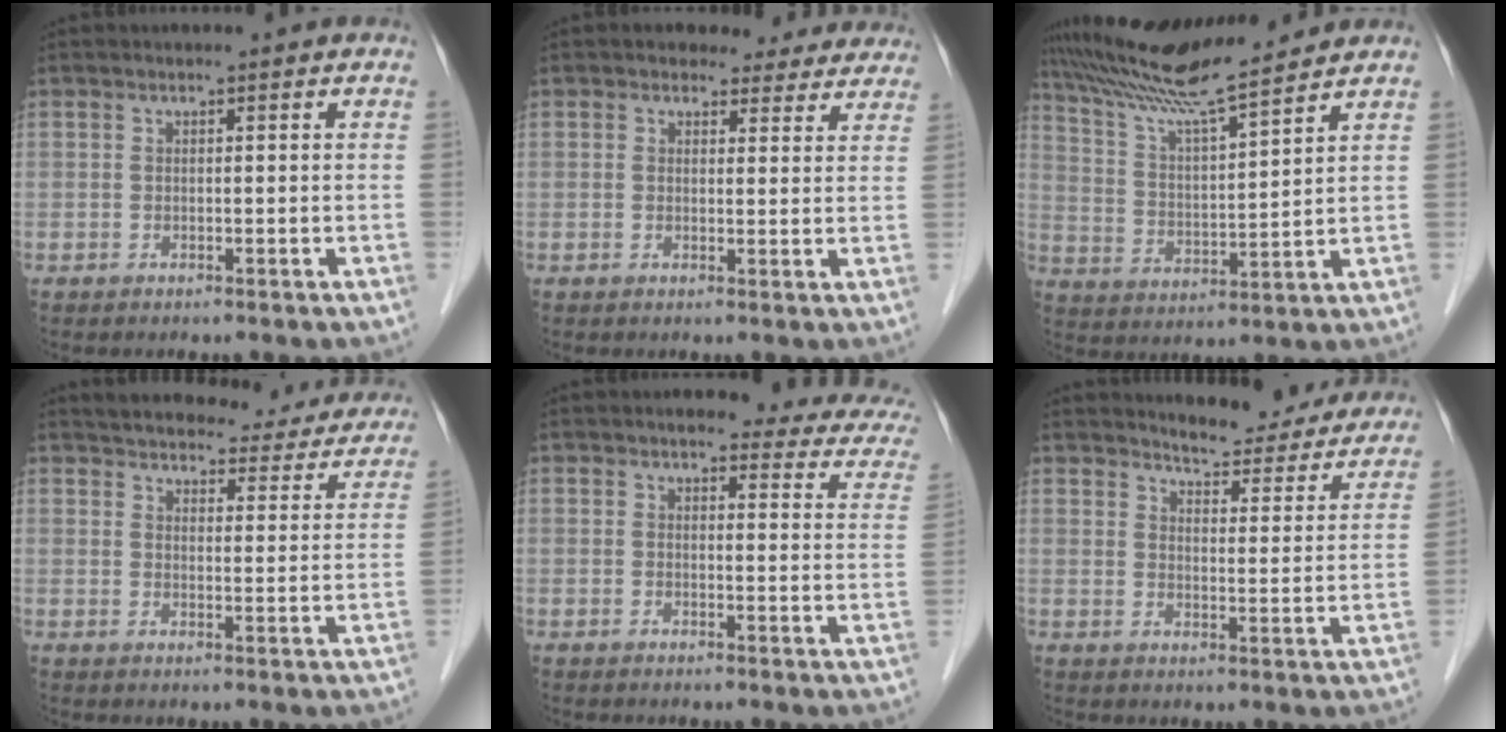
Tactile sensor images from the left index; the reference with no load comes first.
{"total": 6.1, "force": [5.3, 2.9, 0.4], "torque": [0.013, 0.005, 0.048]}
{"total": 12.5, "force": [11.4, -0.9, 5.0], "torque": [-0.105, 0.013, 0.206]}
{"total": 20.4, "force": [18.8, 5.4, 5.7], "torque": [-0.069, -0.014, 0.218]}
{"total": 14.0, "force": [11.8, 4.1, 6.2], "torque": [-0.038, -0.005, 0.105]}
{"total": 13.0, "force": [12.3, 2.9, 2.9], "torque": [-0.019, -0.024, 0.140]}